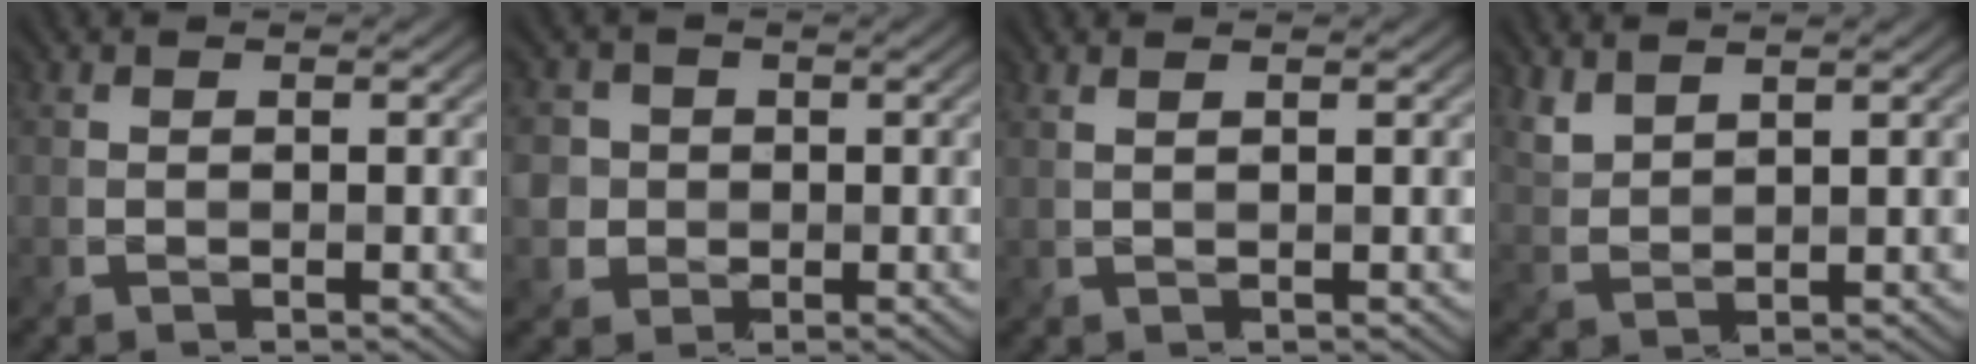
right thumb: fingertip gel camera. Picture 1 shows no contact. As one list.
[{"total": 4.0, "force": [0.2, 3.9, 0.7], "torque": [-0.037, 0.004, -0.003]}, {"total": 1.2, "force": [0.8, 0.4, 0.8], "torque": [-0.010, 0.000, 0.008]}, {"total": 2.9, "force": [2.5, 0.8, 1.1], "torque": [-0.035, -0.002, 0.062]}]